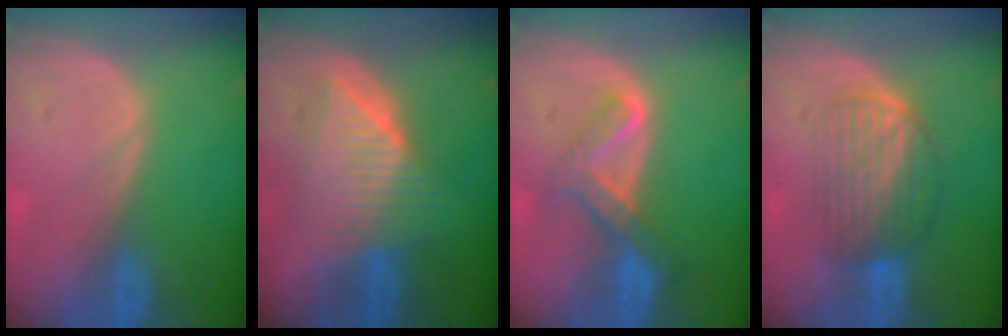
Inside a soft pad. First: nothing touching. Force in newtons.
{"total": 7.7, "press": 7.7, "slide": 0.3}
{"total": 6.7, "press": 5.6, "slide": 3.6}
{"total": 6.5, "press": 6.3, "slide": 1.6}